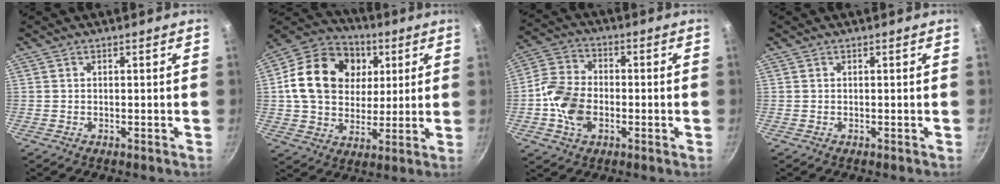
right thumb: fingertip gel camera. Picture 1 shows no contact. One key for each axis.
{"total": 20.3, "fx": 4.5, "fy": 15.9, "fz": 11.9, "tx": -0.185, "ty": 0.009, "tz": 0.072}
{"total": 10.9, "fx": -2.2, "fy": 7.7, "fz": 7.5, "tx": -0.134, "ty": 0.022, "tz": -0.054}
{"total": 0.0}